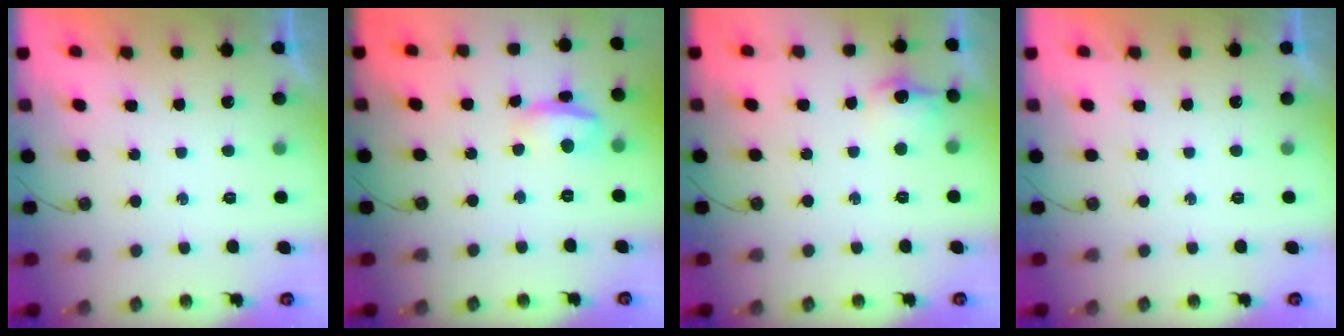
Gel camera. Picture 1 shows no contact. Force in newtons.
{"total": 6.5, "press": 6.3, "slide": 1.6}
{"total": 8.7, "press": 8.7, "slide": 0.9}
{"total": 0.0}